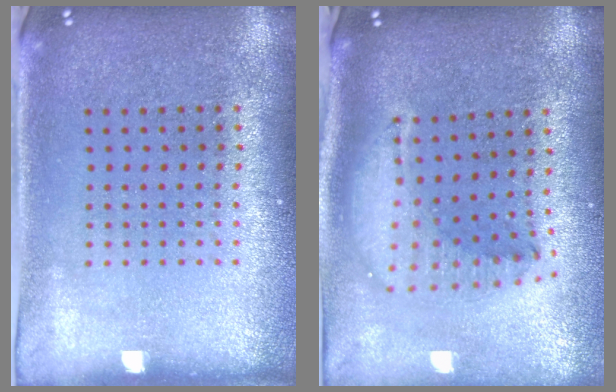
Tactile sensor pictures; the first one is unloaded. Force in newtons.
{"total": 1.8, "press": 1.4, "slide": 1.0}